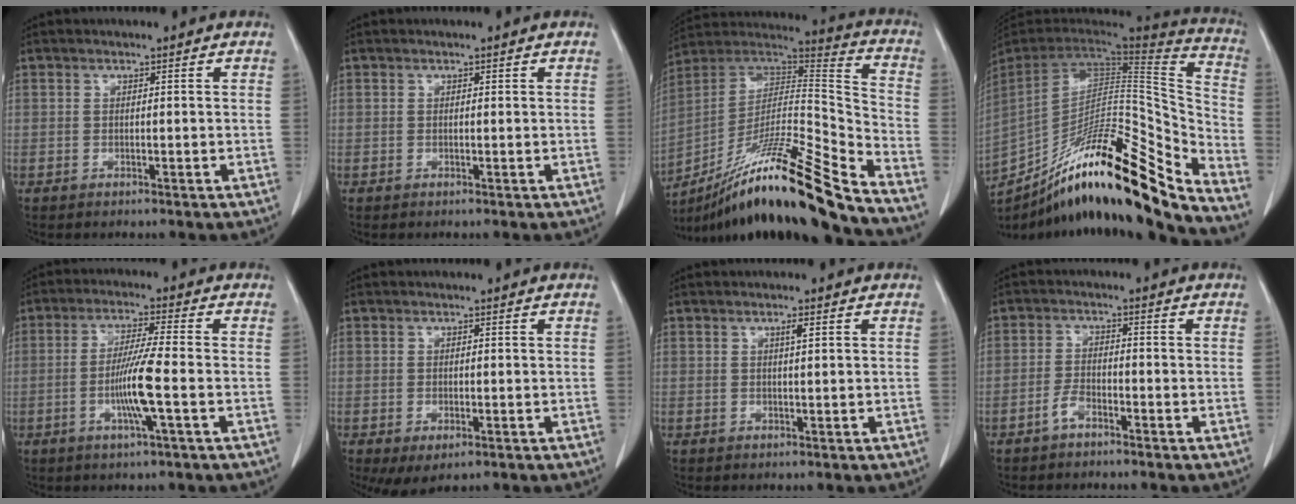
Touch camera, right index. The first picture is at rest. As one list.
[{"total": 0.0}, {"total": 24.4, "force": [-18.1, 0.0, 16.3], "torque": [-0.261, -0.006, -0.325]}, {"total": 29.6, "force": [-23.1, 1.7, 18.4], "torque": [-0.242, -0.022, -0.367]}, {"total": 7.6, "force": [-1.9, -0.6, 7.3], "torque": [-0.142, -0.007, -0.038]}, {"total": 3.5, "force": [-1.6, 1.5, 2.8], "torque": [-0.043, -0.010, -0.015]}, {"total": 1.1, "force": [0.5, 0.0, 0.9], "torque": [-0.018, 0.000, 0.009]}, {"total": 2.5, "force": [-1.9, 0.7, 1.4], "torque": [-0.030, 0.002, -0.038]}]